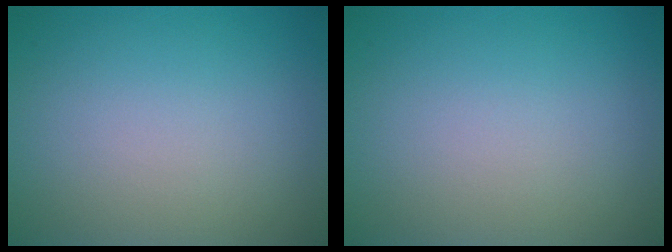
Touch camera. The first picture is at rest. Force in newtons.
{"total": 0.0}